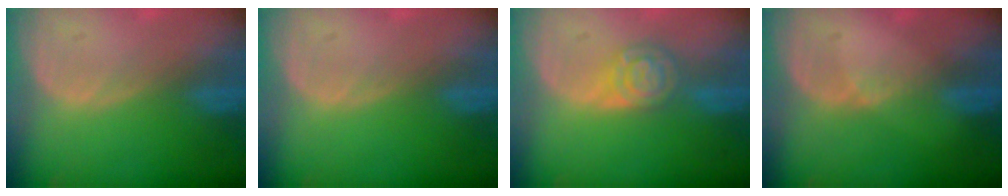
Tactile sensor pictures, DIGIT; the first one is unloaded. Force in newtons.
{"total": 0.0}
{"total": 5.4, "press": 4.8, "slide": 2.5}
{"total": 1.4, "press": 0.9, "slide": 1.1}